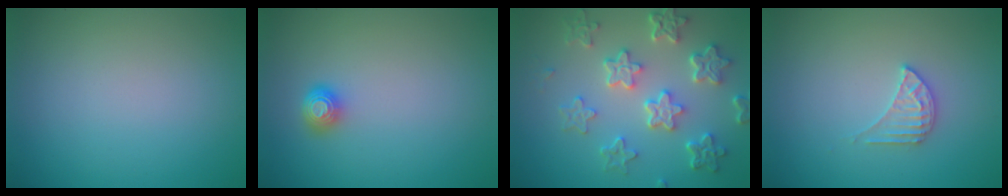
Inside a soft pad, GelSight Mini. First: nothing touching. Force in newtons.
{"total": 1.6, "press": 1.2, "slide": 1.0}
{"total": 6.2, "press": 4.6, "slide": 4.2}
{"total": 2.1, "press": 2.0, "slide": 0.4}